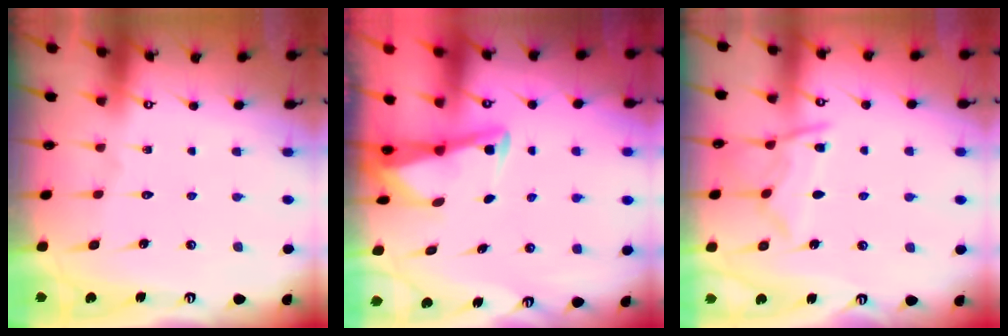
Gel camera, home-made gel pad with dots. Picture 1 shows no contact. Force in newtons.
{"total": 3.0, "press": 3.0, "slide": 0.4}
{"total": 9.8, "press": 9.7, "slide": 0.9}